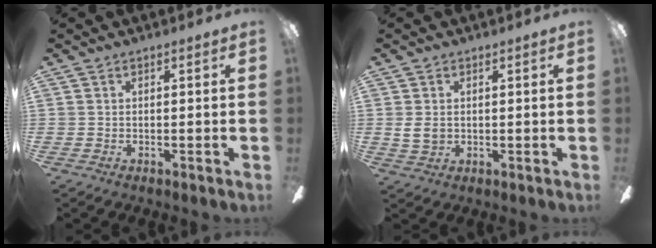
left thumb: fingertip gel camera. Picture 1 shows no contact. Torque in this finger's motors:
{"motor_torque": [-0.30, 0.59, 0.44, -0.24, 0.01]}